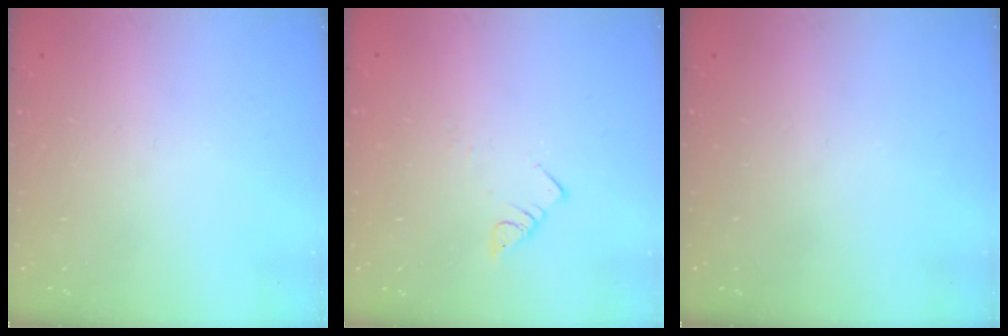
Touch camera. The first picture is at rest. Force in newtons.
{"total": 3.2, "press": 3.2, "slide": 0.1}
{"total": 0.0}